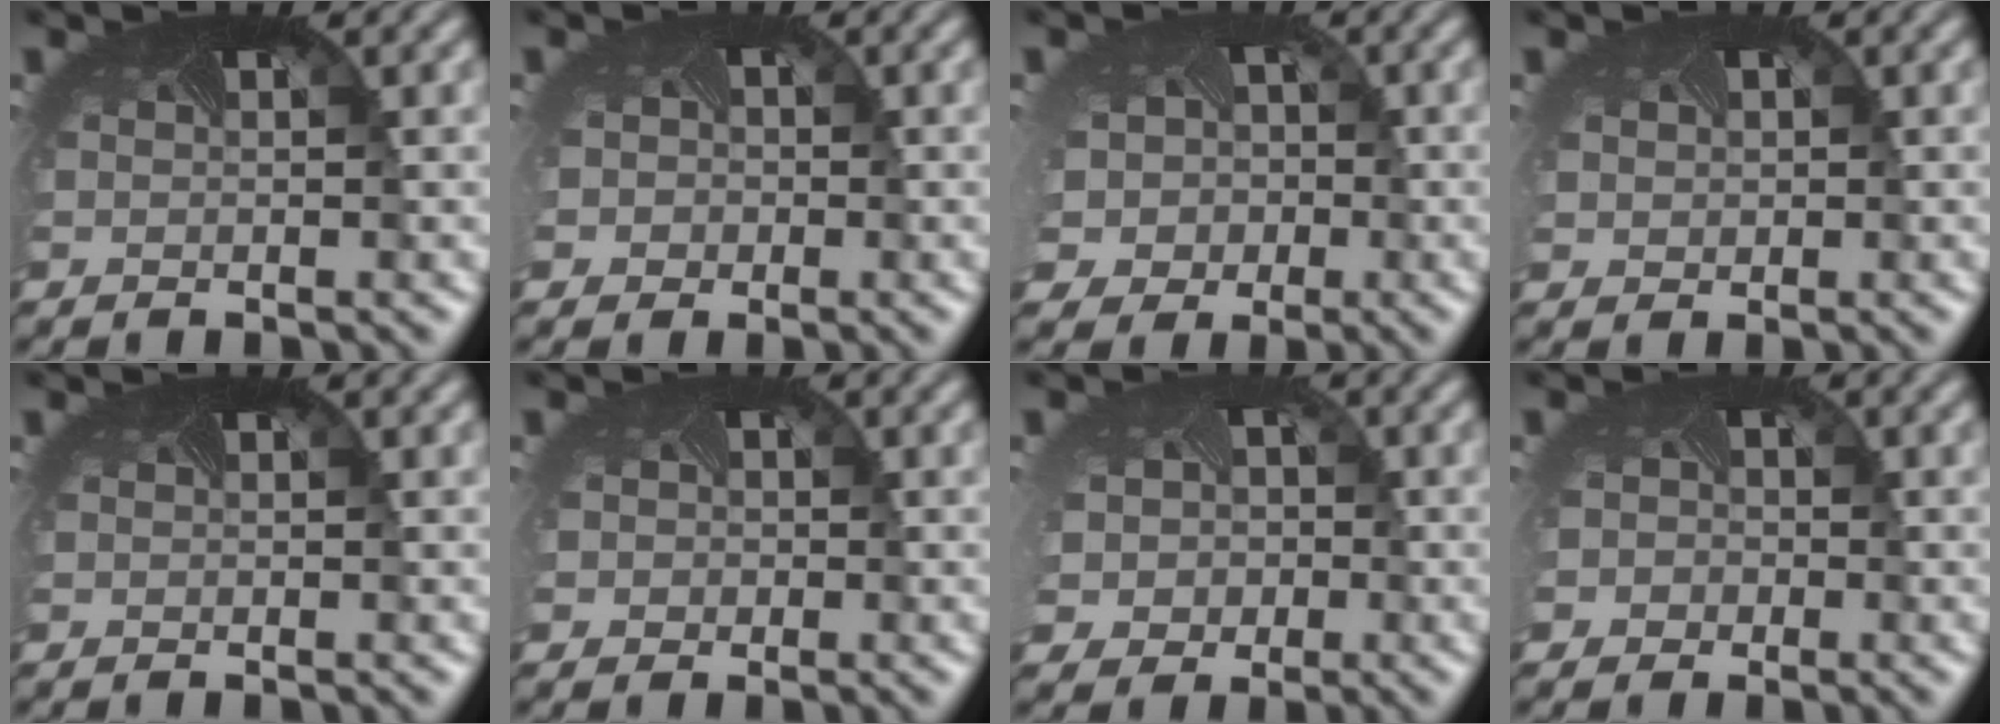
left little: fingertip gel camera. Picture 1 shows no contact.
{"total": 2.6, "force": [-0.4, 2.5, 0.9], "torque": [-0.009, -0.003, -0.015]}
{"total": 7.3, "force": [-1.3, 6.7, 2.7], "torque": [-0.063, -0.020, -0.040]}
{"total": 1.1, "force": [0.3, 1.1, -0.1], "torque": [-0.005, -0.007, 0.008]}
{"total": 0.0}
{"total": 1.9, "force": [-0.1, 1.8, 0.6], "torque": [-0.005, 0.000, -0.006]}
{"total": 5.7, "force": [-0.9, 5.2, 2.2], "torque": [-0.048, -0.014, -0.031]}
{"total": 2.5, "force": [-0.7, 2.3, 0.7], "torque": [-0.006, -0.006, -0.019]}